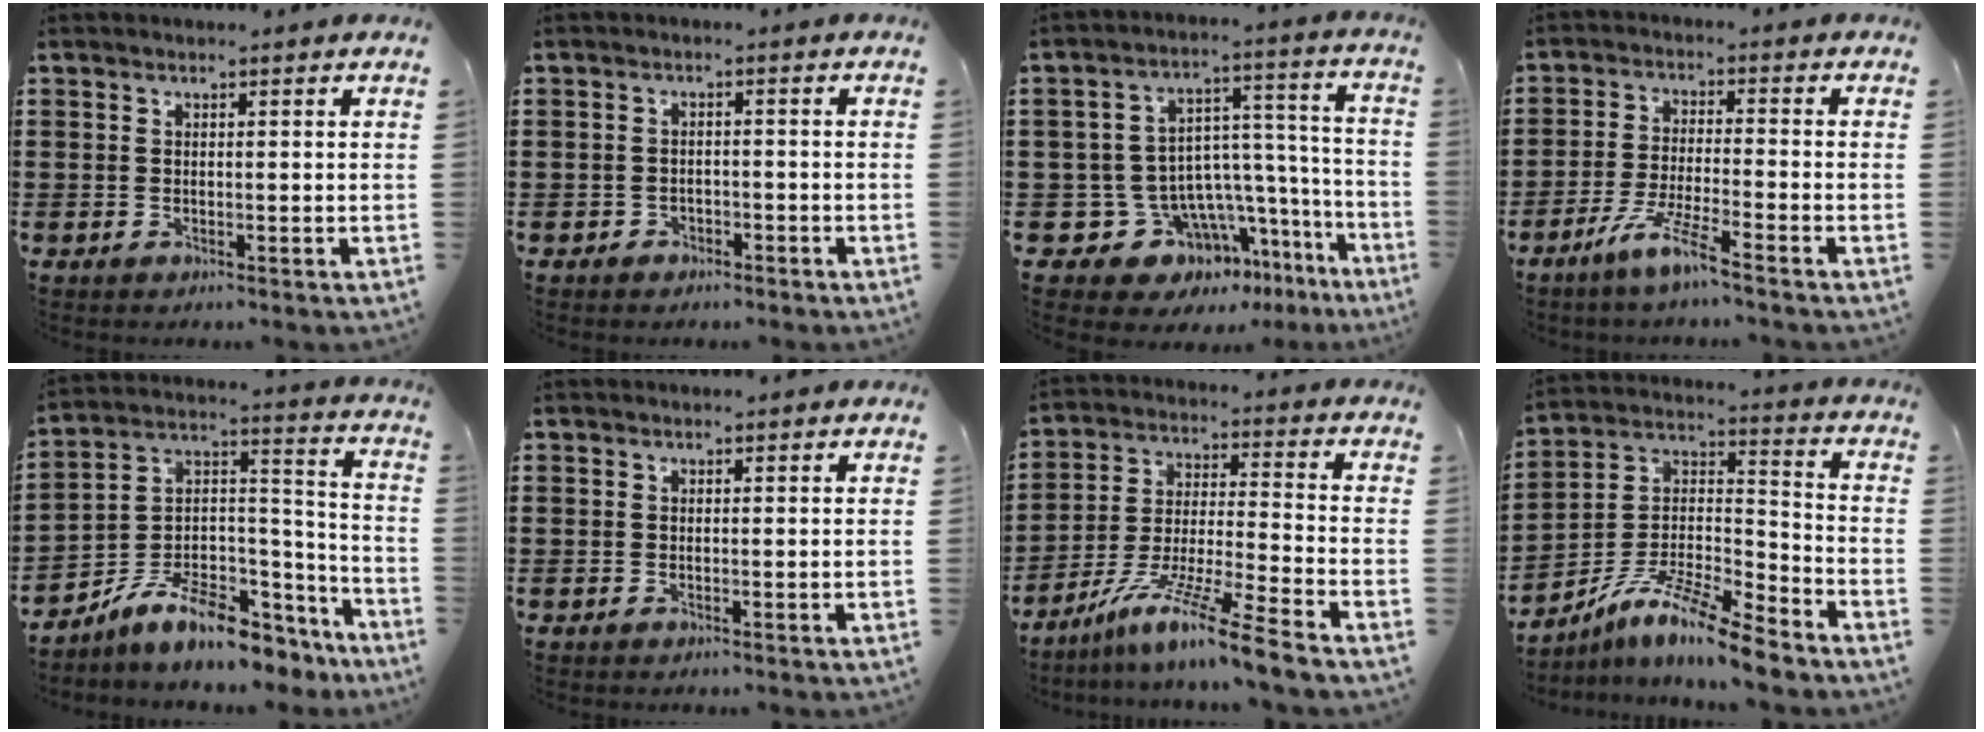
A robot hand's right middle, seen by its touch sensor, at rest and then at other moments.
{"total": 1.5, "force": [-1.3, 0.8, 0.0], "torque": [-0.006, 0.003, -0.031]}
{"total": 8.9, "force": [-5.9, 6.3, 2.3], "torque": [-0.076, -0.016, -0.103]}
{"total": 6.0, "force": [-4.6, 0.0, 3.9], "torque": [-0.090, -0.013, -0.089]}
{"total": 8.8, "force": [-7.5, 2.6, 3.9], "torque": [-0.080, 0.012, -0.148]}
{"total": 0.0}
{"total": 11.3, "force": [-9.1, -0.5, 6.8], "torque": [-0.131, 0.001, -0.184]}
{"total": 10.9, "force": [-9.3, 0.8, 5.6], "torque": [-0.109, 0.013, -0.187]}